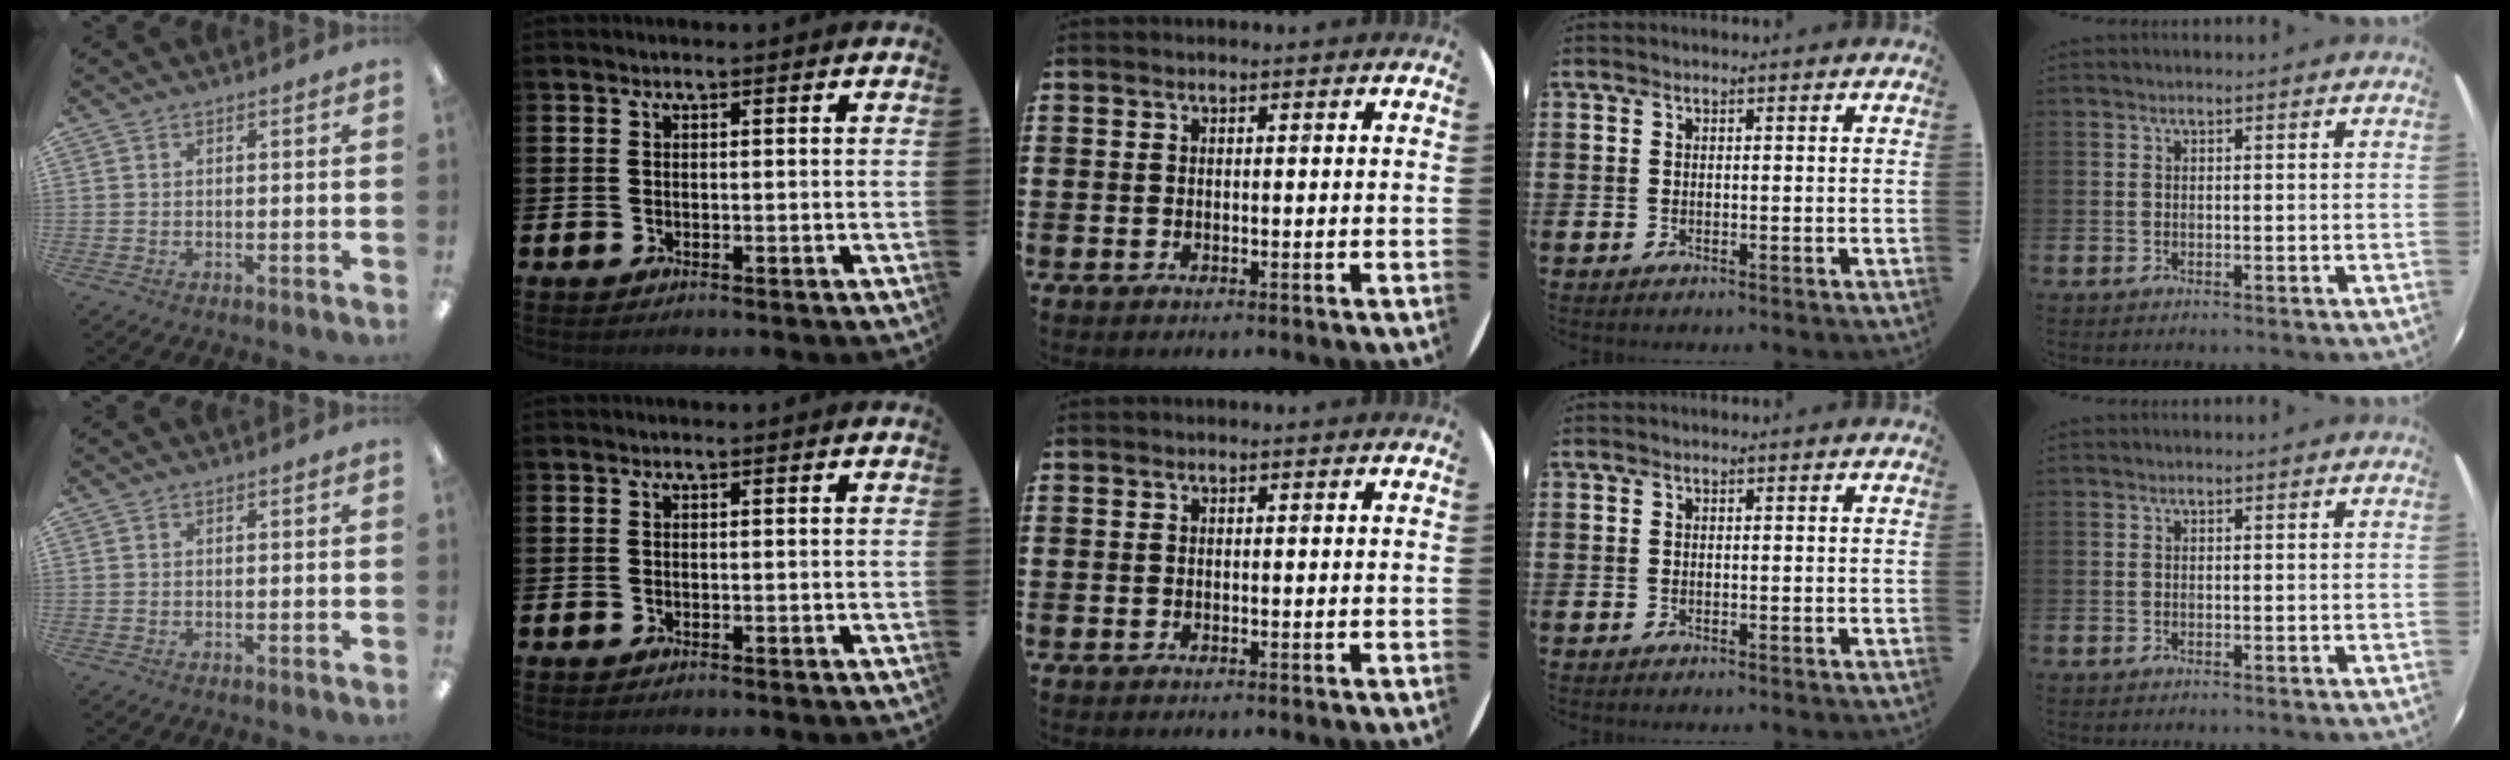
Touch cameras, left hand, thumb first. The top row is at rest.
{}